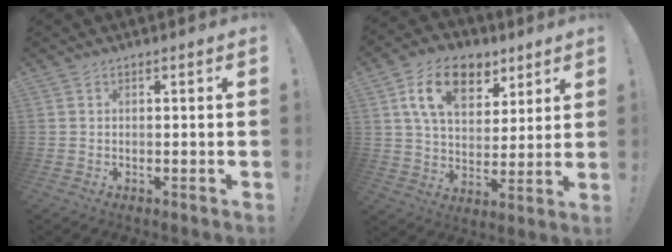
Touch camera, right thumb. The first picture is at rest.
{"total": 16.0, "force": [8.0, 10.3, 9.3], "torque": [-0.143, -0.029, 0.145]}